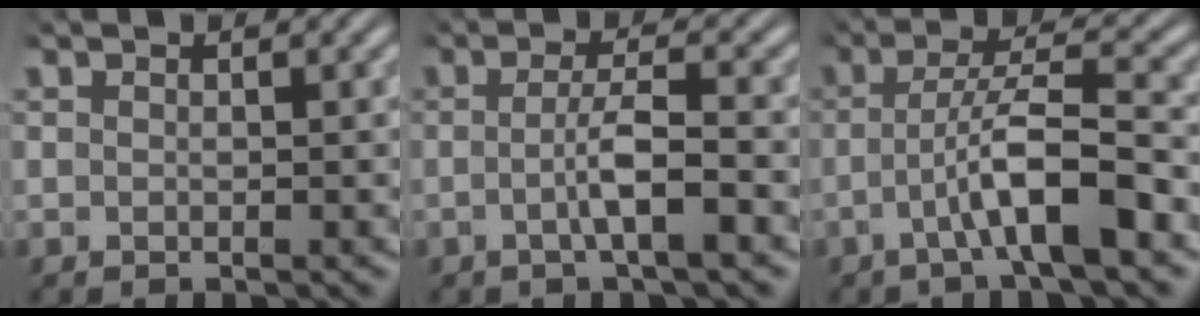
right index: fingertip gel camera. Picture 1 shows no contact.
{"total": 3.1, "force": [-1.1, 0.1, 2.9], "torque": [-0.046, 0.001, -0.021]}
{"total": 5.0, "force": [-1.9, 1.0, 4.5], "torque": [-0.080, 0.004, -0.034]}